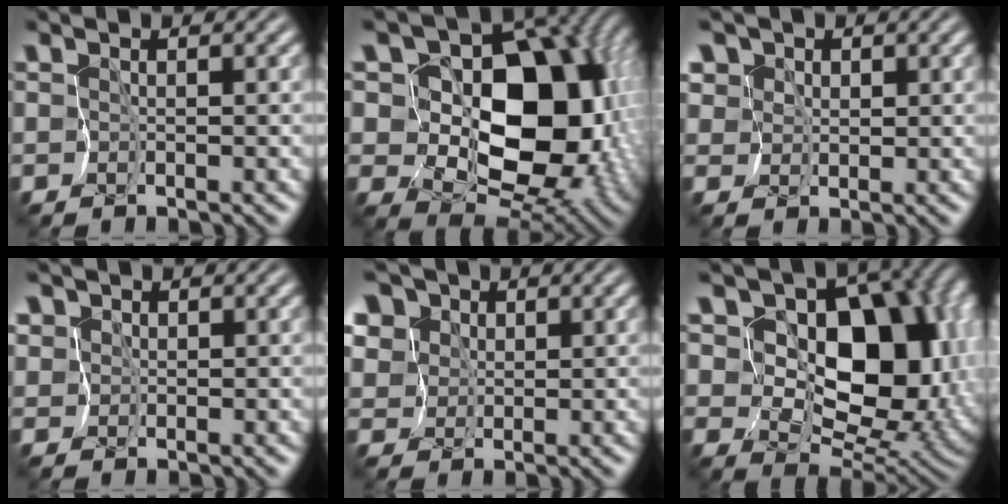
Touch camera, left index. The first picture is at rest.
{"total": 15.4, "force": [1.6, 10.5, 11.1], "torque": [-0.124, 0.009, 0.022]}
{"total": 4.5, "force": [2.3, 3.7, 1.3], "torque": [-0.039, 0.008, 0.032]}
{"total": 2.5, "force": [1.3, 2.1, 0.5], "torque": [-0.015, 0.009, 0.021]}
{"total": 8.5, "force": [4.3, 6.7, 3.2], "torque": [-0.089, 0.021, 0.054]}
{"total": 12.7, "force": [2.6, 8.4, 9.1], "torque": [-0.130, -0.009, 0.037]}